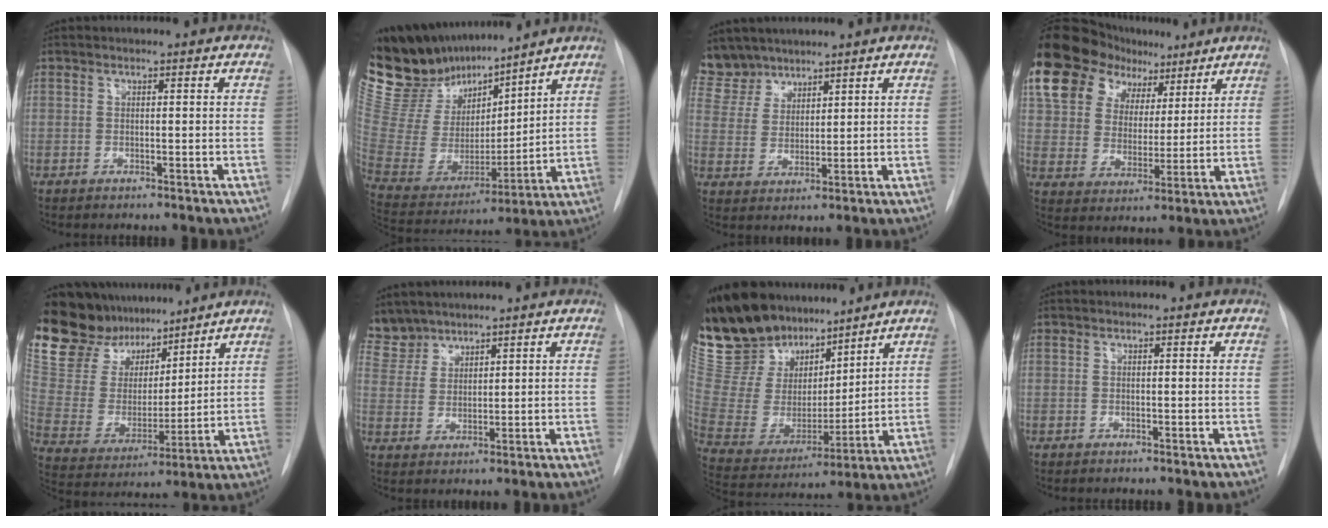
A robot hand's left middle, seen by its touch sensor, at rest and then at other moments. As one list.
[{"total": 21.0, "force": [18.5, 4.9, 8.7], "torque": [-0.164, -0.001, 0.352]}, {"total": 6.9, "force": [6.2, 3.0, 0.0], "torque": [0.003, 0.005, 0.133]}, {"total": 18.4, "force": [12.1, 11.5, 7.7], "torque": [-0.139, 0.060, 0.214]}, {"total": 17.6, "force": [14.8, 8.0, 5.3], "torque": [-0.098, 0.016, 0.279]}, {"total": 5.5, "force": [5.2, 1.8, -0.3], "torque": [0.006, 0.005, 0.114]}, {"total": 21.8, "force": [18.0, 8.8, 8.5], "torque": [-0.166, 0.021, 0.337]}, {"total": 0.0}]